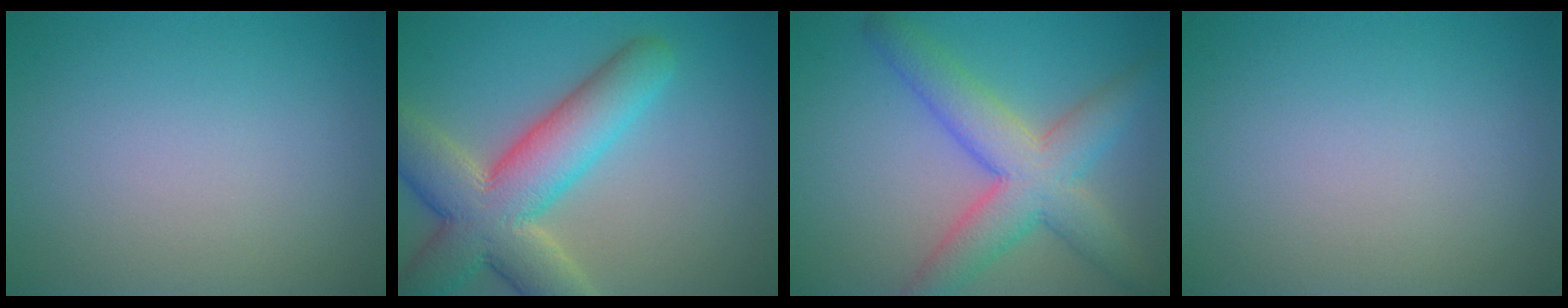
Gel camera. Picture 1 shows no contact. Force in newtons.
{"total": 9.6, "press": 9.6, "slide": 0.8}
{"total": 7.0, "press": 7.0, "slide": 0.3}
{"total": 0.0}